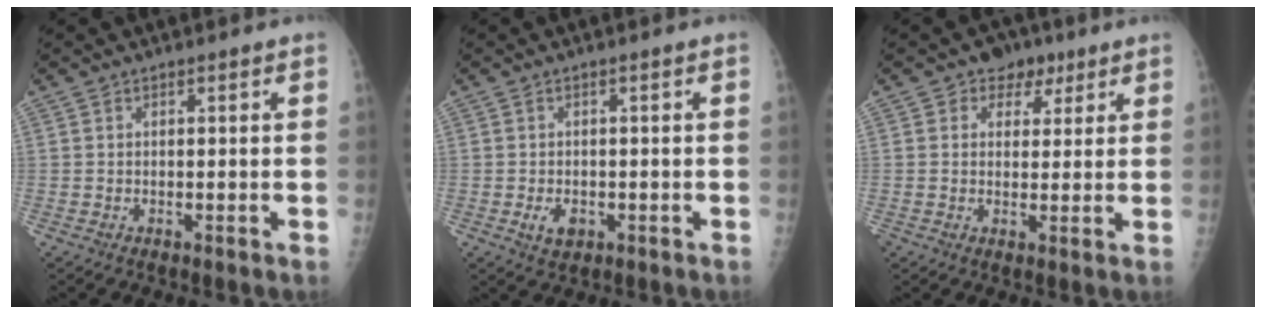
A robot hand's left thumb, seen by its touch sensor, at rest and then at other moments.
{"total": 3.1, "force": [-1.0, 2.1, 2.0], "torque": [-0.027, 0.001, -0.012]}
{"total": 5.8, "force": [2.8, 4.7, 1.8], "torque": [0.013, -0.003, 0.035]}